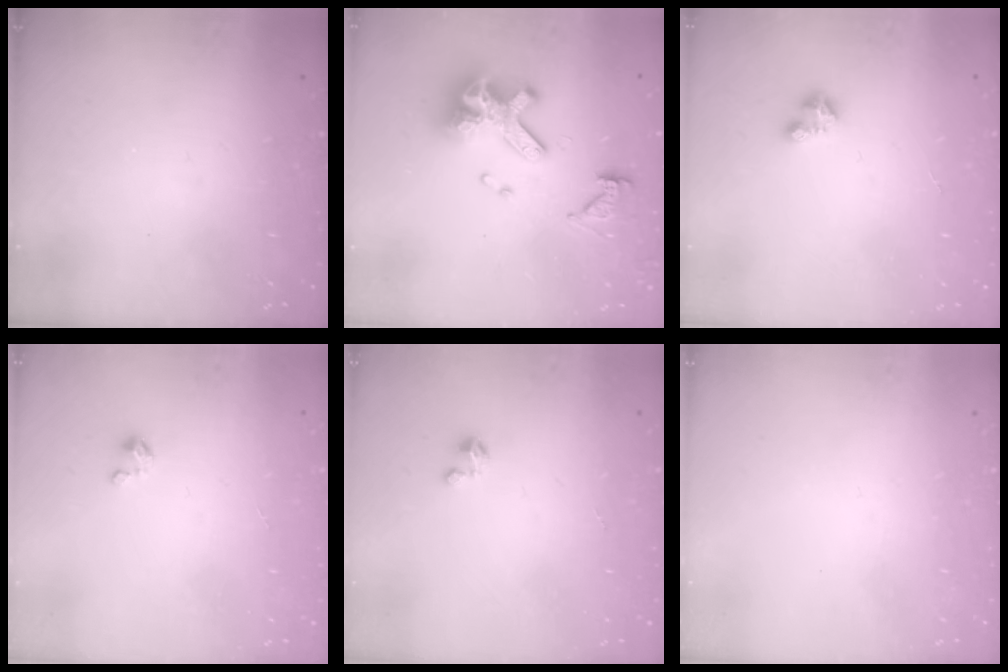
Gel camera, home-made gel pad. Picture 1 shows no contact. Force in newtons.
{"total": 14.4, "press": 14.4, "slide": 1.6}
{"total": 3.3, "press": 3.3, "slide": 0.2}
{"total": 0.0}
{"total": 1.5, "press": 1.5, "slide": 0.1}
{"total": 0.0}